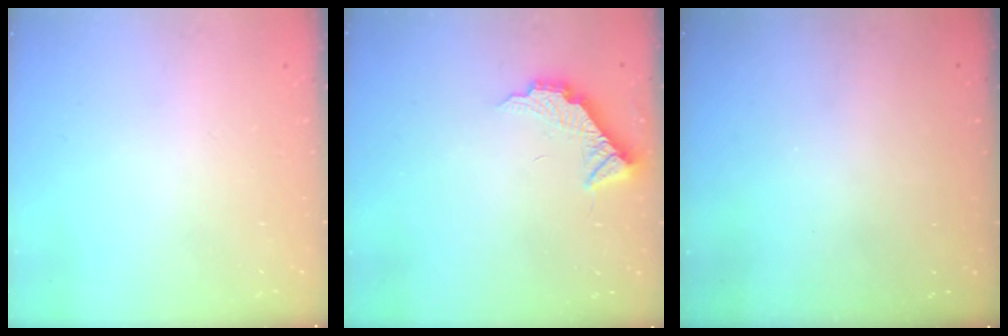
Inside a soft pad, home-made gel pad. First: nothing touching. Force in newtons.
{"total": 10.3, "press": 10.3, "slide": 0.2}
{"total": 3.0, "press": 3.0, "slide": 0.1}